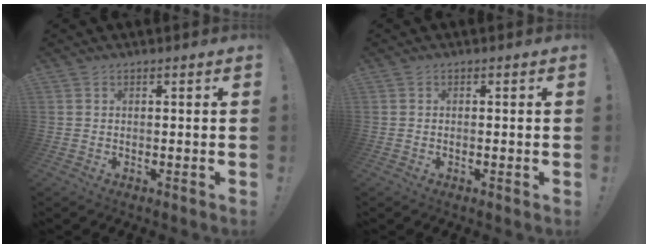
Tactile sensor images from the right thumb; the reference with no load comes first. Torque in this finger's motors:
{"motor_torque": [0.10, -0.06, -0.41, 0.27, -0.02]}